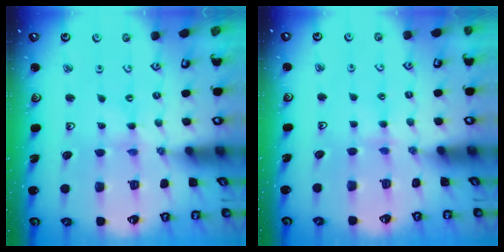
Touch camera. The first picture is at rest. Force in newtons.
{"total": 2.9, "press": 2.8, "slide": 0.6}